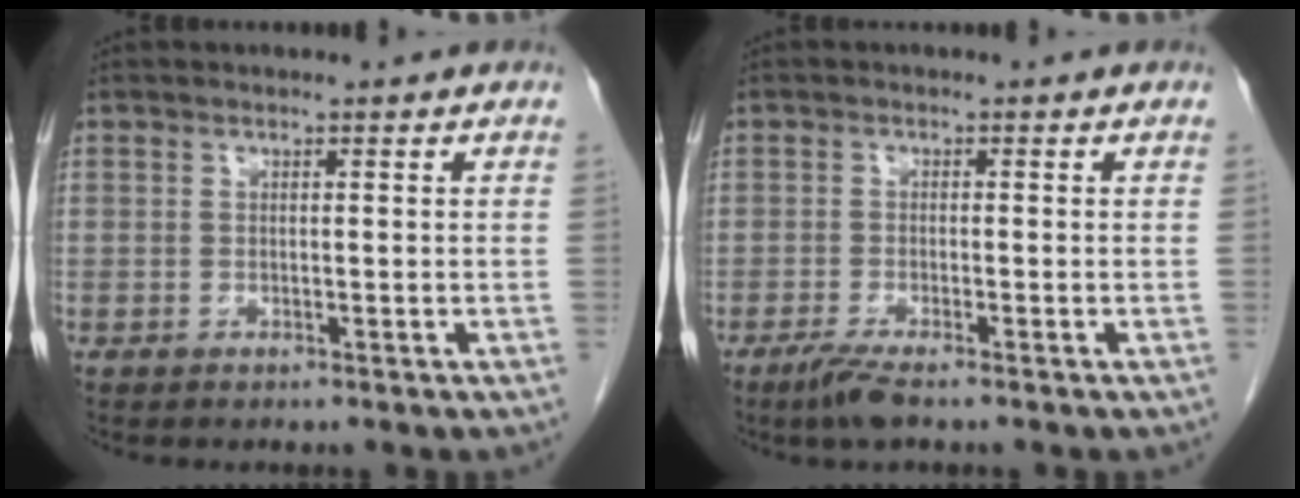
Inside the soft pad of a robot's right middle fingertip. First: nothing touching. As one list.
[{"total": 3.1, "force": [-2.2, 0.1, 2.1], "torque": [-0.049, -0.009, -0.046]}]